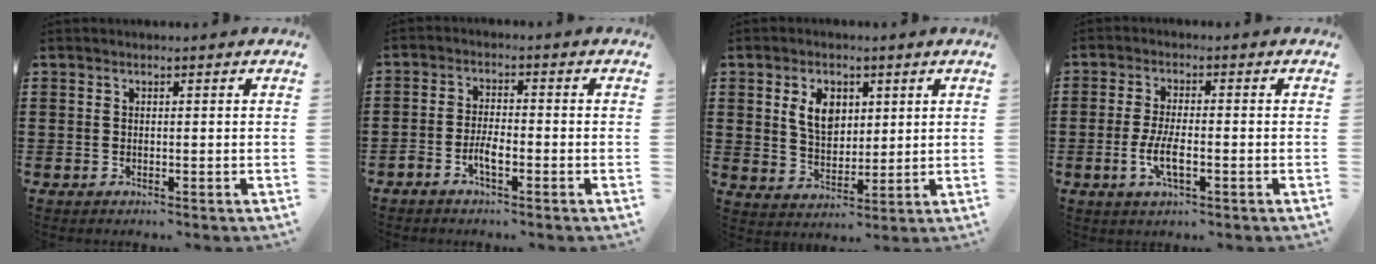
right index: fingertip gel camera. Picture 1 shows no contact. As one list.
[{"total": 3.3, "force": [-1.8, 1.0, 2.6], "torque": [-0.059, 0.000, -0.038]}, {"total": 6.0, "force": [2.1, 3.6, 4.3], "torque": [-0.087, 0.010, 0.034]}, {"total": 4.8, "force": [-1.5, 1.5, 4.3], "torque": [-0.093, -0.002, -0.033]}]